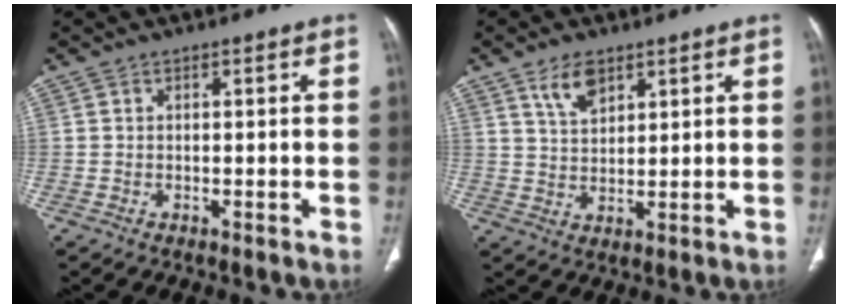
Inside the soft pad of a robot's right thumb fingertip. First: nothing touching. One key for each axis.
{"total": 5.8, "fx": 3.6, "fy": 2.9, "fz": 3.5, "tx": -0.050, "ty": -0.020, "tz": 0.070}